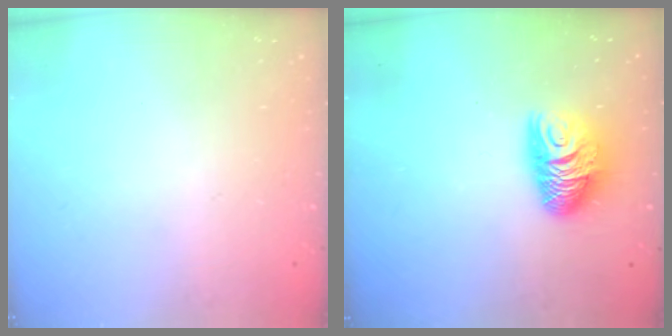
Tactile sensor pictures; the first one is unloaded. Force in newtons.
{"total": 9.9, "press": 9.9, "slide": 0.3}